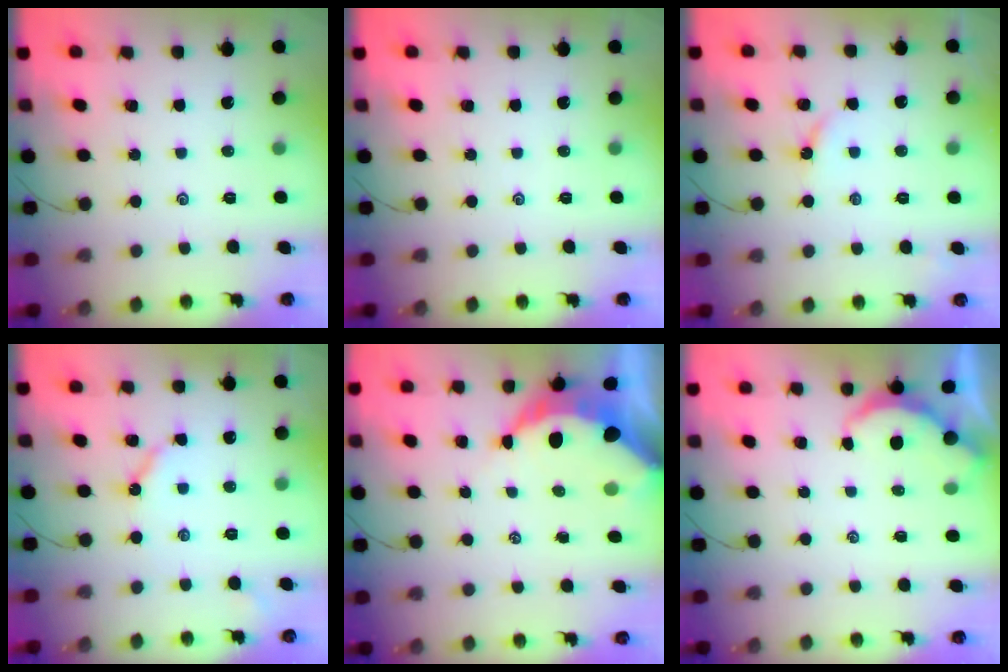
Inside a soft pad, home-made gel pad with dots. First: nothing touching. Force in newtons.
{"total": 0.0}
{"total": 2.6, "press": 2.6, "slide": 0.4}
{"total": 4.4, "press": 4.4, "slide": 0.6}
{"total": 9.6, "press": 9.5, "slide": 0.8}
{"total": 2.7, "press": 2.7, "slide": 0.3}